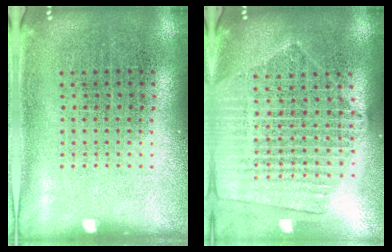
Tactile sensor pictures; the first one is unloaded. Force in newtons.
{"total": 2.1, "press": 1.9, "slide": 0.9}